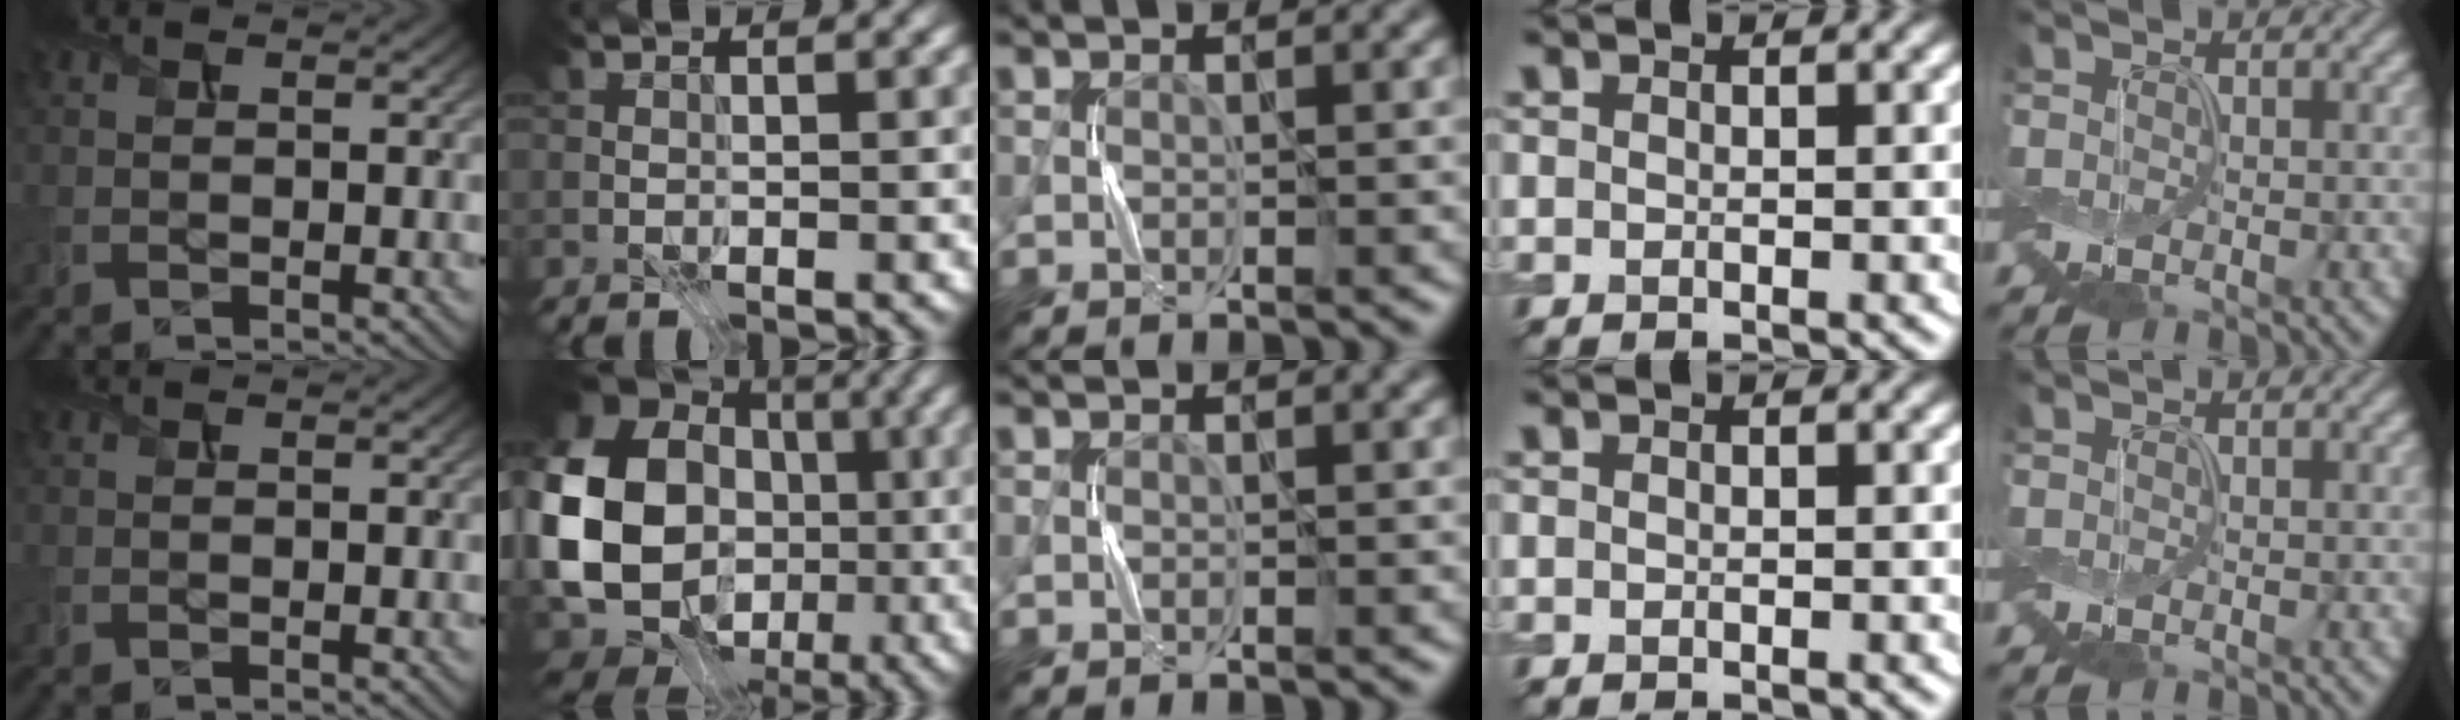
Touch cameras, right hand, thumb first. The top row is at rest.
{"index": {"total": 20.1, "force": [-2.0, 16.9, 10.7], "torque": [-0.215, -0.020, -0.065]}}